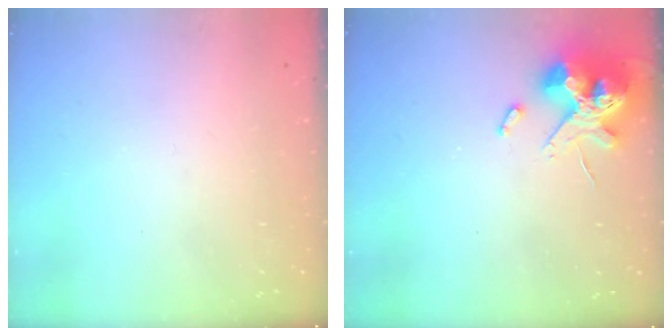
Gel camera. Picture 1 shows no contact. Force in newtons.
{"total": 13.9, "press": 13.8, "slide": 2.1}